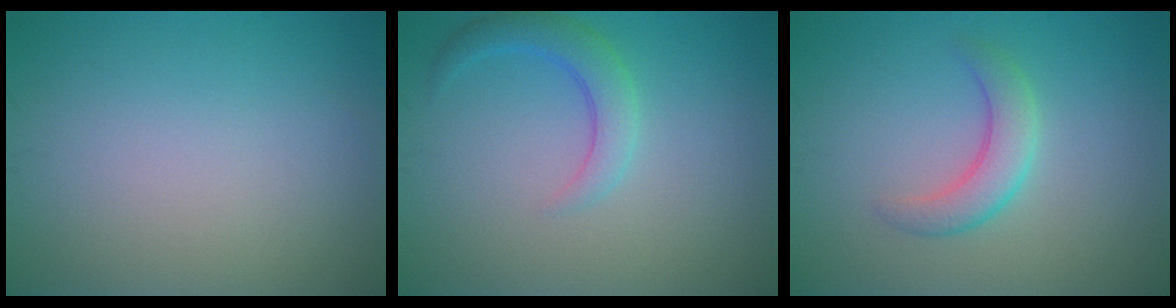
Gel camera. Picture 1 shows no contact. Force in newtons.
{"total": 2.8, "press": 2.8, "slide": 0.4}
{"total": 2.9, "press": 2.9, "slide": 0.2}